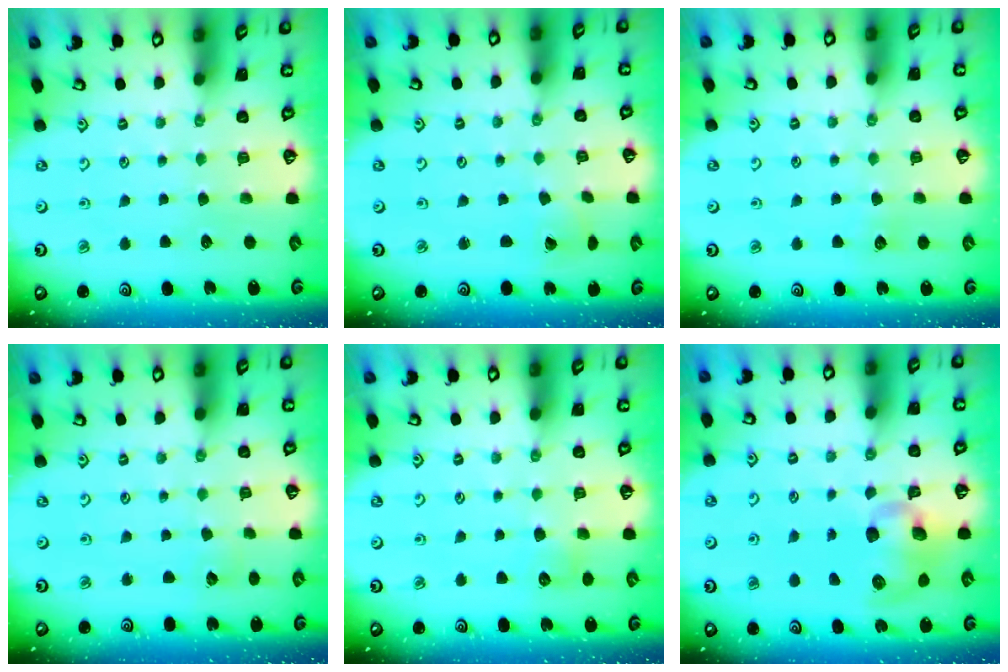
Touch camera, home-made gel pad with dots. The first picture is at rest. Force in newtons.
{"total": 2.0, "press": 2.0, "slide": 0.3}
{"total": 4.8, "press": 4.7, "slide": 0.8}
{"total": 2.8, "press": 2.8, "slide": 0.2}
{"total": 5.7, "press": 5.7, "slide": 0.7}
{"total": 10.3, "press": 10.2, "slide": 1.5}